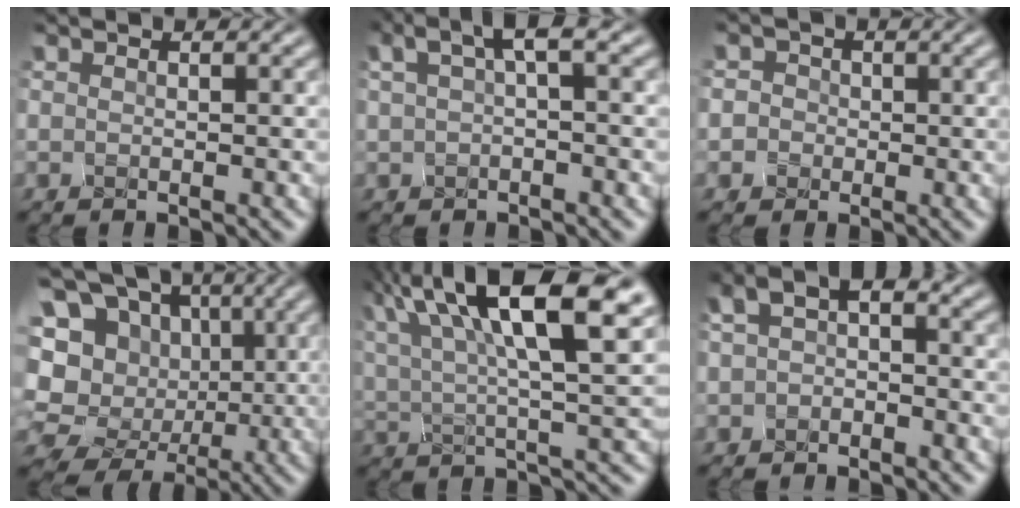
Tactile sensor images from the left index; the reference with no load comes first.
{"total": 2.2, "force": [0.8, 0.0, 2.1], "torque": [-0.041, 0.012, 0.025]}
{"total": 1.5, "force": [-0.2, 1.1, -1.0], "torque": [0.019, 0.007, 0.000]}
{"total": 13.7, "force": [-1.4, 12.9, 4.4], "torque": [-0.153, 0.004, -0.010]}
{"total": 13.2, "force": [6.6, 3.6, 10.8], "torque": [-0.206, 0.023, 0.121]}
{"total": 1.8, "force": [-0.3, 1.1, 1.4], "torque": [-0.033, 0.011, -0.001]}